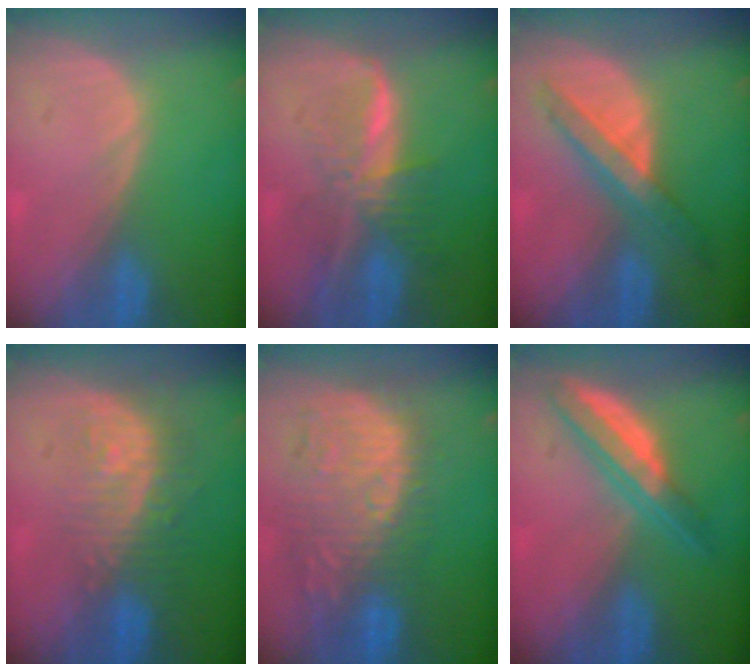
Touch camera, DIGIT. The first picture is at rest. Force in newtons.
{"total": 8.0, "press": 6.7, "slide": 4.3}
{"total": 6.9, "press": 6.3, "slide": 2.9}
{"total": 9.3, "press": 8.1, "slide": 4.5}
{"total": 11.8, "press": 11.2, "slide": 3.9}
{"total": 6.3, "press": 5.6, "slide": 2.8}